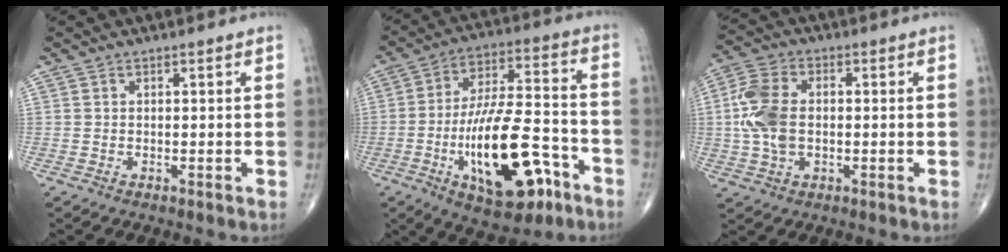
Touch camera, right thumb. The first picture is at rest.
{"total": 21.1, "force": [-8.1, 8.7, 17.4], "torque": [-0.280, 0.045, -0.121]}
{"total": 10.1, "force": [0.0, 6.3, 7.9], "torque": [-0.174, 0.015, -0.003]}